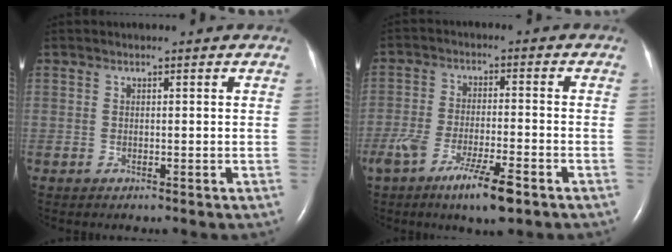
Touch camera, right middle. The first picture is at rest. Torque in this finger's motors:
{"motor_torque": [0.82, -0.73, 0.21, 0.11]}